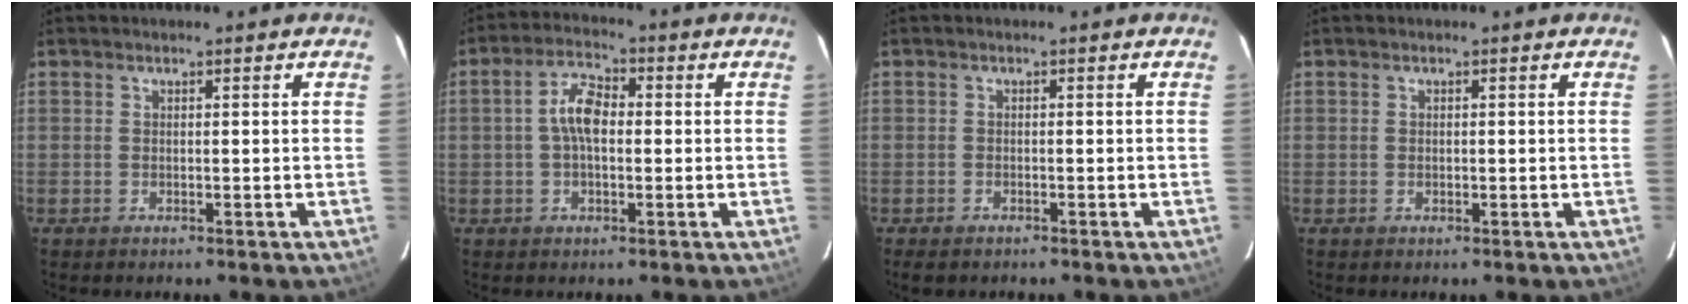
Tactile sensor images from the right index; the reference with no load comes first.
{"total": 6.1, "force": [0.0, 3.1, 5.2], "torque": [-0.103, 0.017, -0.001]}
{"total": 2.0, "force": [-1.7, 0.7, 0.9], "torque": [-0.023, -0.006, -0.032]}
{"total": 0.7, "force": [-0.1, 0.7, 0.2], "torque": [-0.002, 0.000, -0.002]}